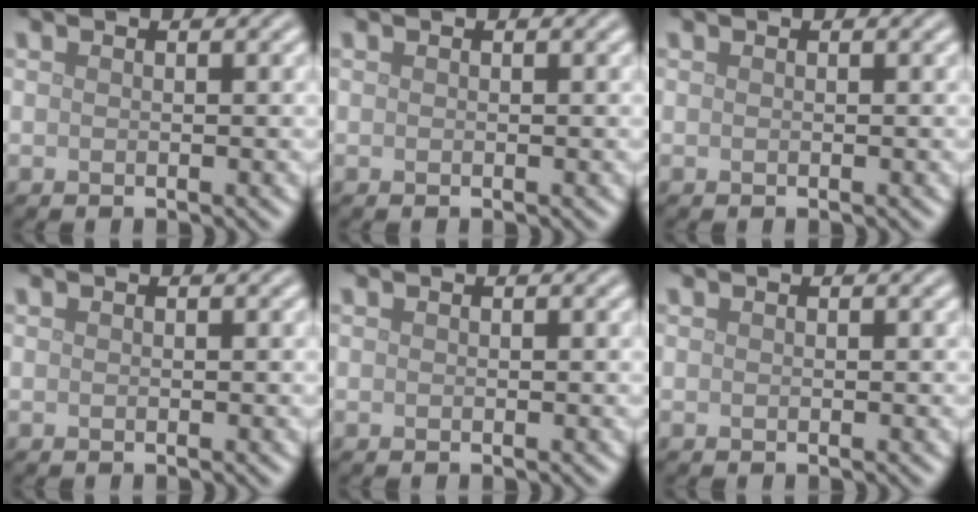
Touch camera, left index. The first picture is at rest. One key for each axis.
{"total": 0.0}
{"total": 0.0}
{"total": 0.0}
{"total": 0.0}
{"total": 0.0}